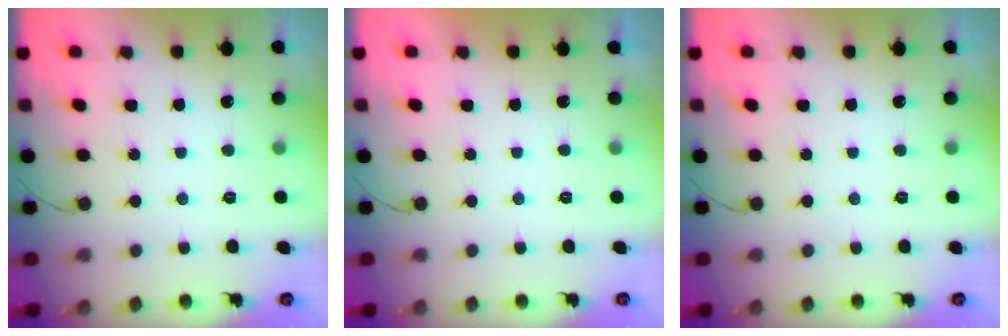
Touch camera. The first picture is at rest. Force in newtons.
{"total": 2.4, "press": 2.3, "slide": 0.4}
{"total": 0.0}